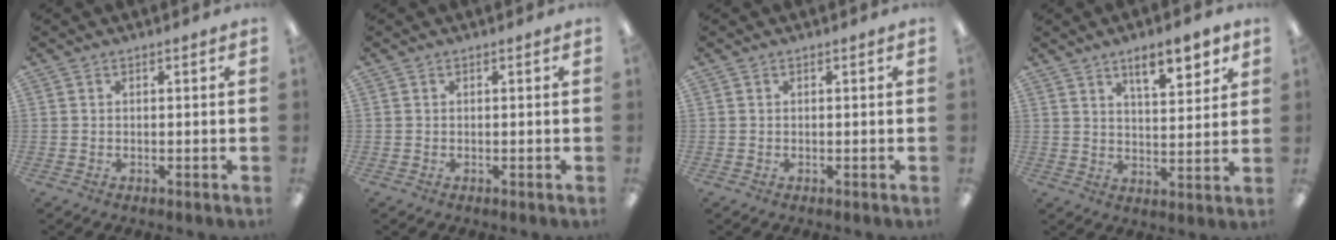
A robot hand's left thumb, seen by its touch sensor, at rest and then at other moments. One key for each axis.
{"total": 0.0}
{"total": 0.0}
{"total": 9.4, "fx": 6.0, "fy": 3.5, "fz": 6.3, "tx": -0.081, "ty": -0.028, "tz": 0.097}